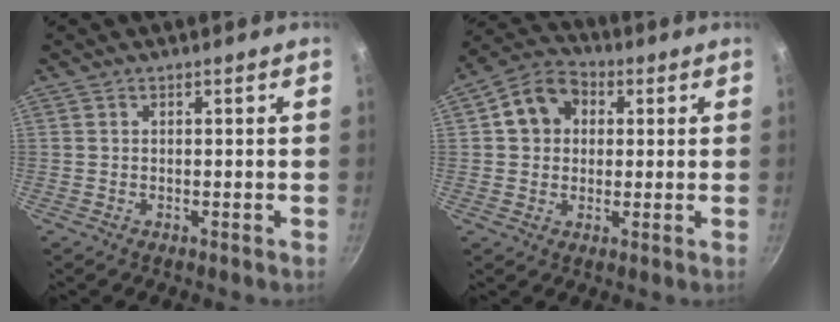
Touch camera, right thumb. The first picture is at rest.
{"total": 9.6, "force": [1.9, 7.9, 5.1], "torque": [-0.055, 0.017, 0.013]}